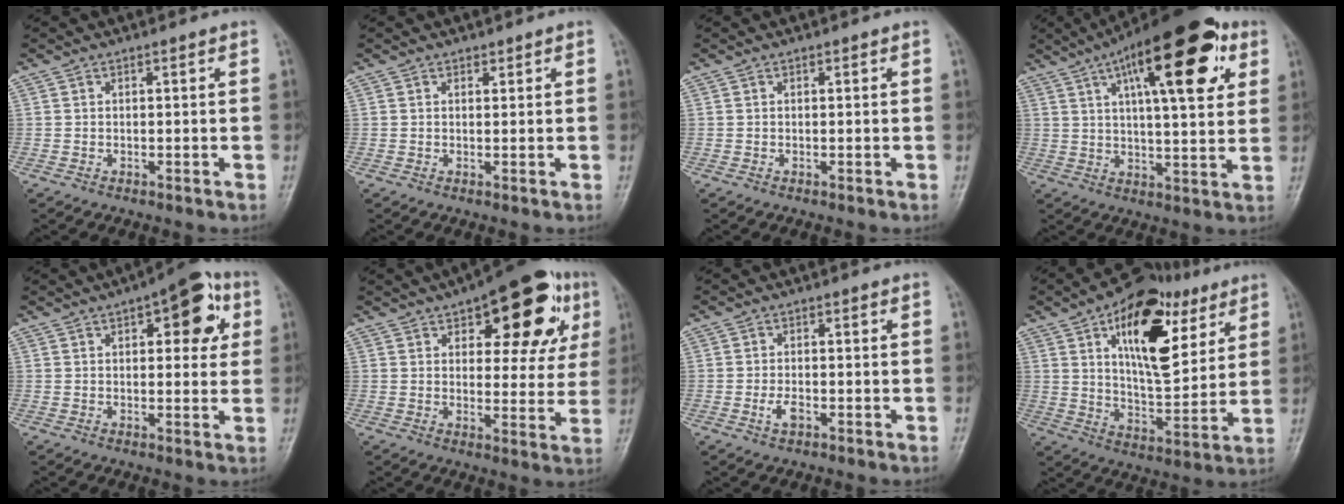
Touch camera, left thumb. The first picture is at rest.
{"total": 0.7, "force": [0.6, 0.4, 0.1], "torque": [0.003, -0.004, 0.008]}
{"total": 0.0}
{"total": 22.0, "force": [9.4, 7.5, 18.5], "torque": [-0.251, -0.005, 0.136]}
{"total": 11.7, "force": [4.4, 5.4, 9.4], "torque": [-0.078, 0.003, 0.047]}
{"total": 19.7, "force": [8.9, 9.0, 15.1], "torque": [-0.155, -0.004, 0.117]}
{"total": 2.5, "force": [-1.0, 1.3, 1.8], "torque": [-0.037, 0.004, -0.018]}
{"total": 20.7, "force": [9.0, 10.2, 15.6], "torque": [-0.195, -0.029, 0.144]}